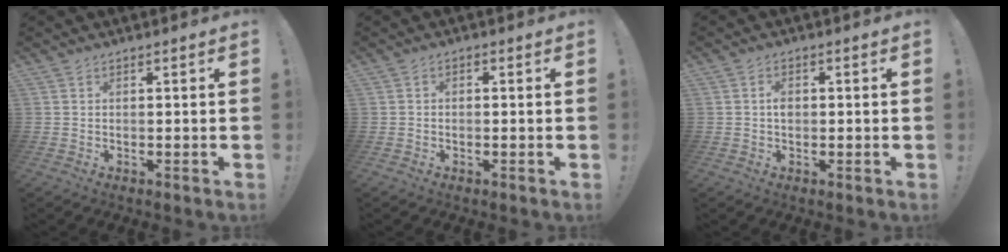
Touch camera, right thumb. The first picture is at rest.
{"total": 1.2, "force": [-0.9, 0.5, 0.5], "torque": [-0.006, 0.003, -0.017]}
{"total": 2.3, "force": [-0.2, 1.7, 1.6], "torque": [-0.013, 0.000, -0.008]}